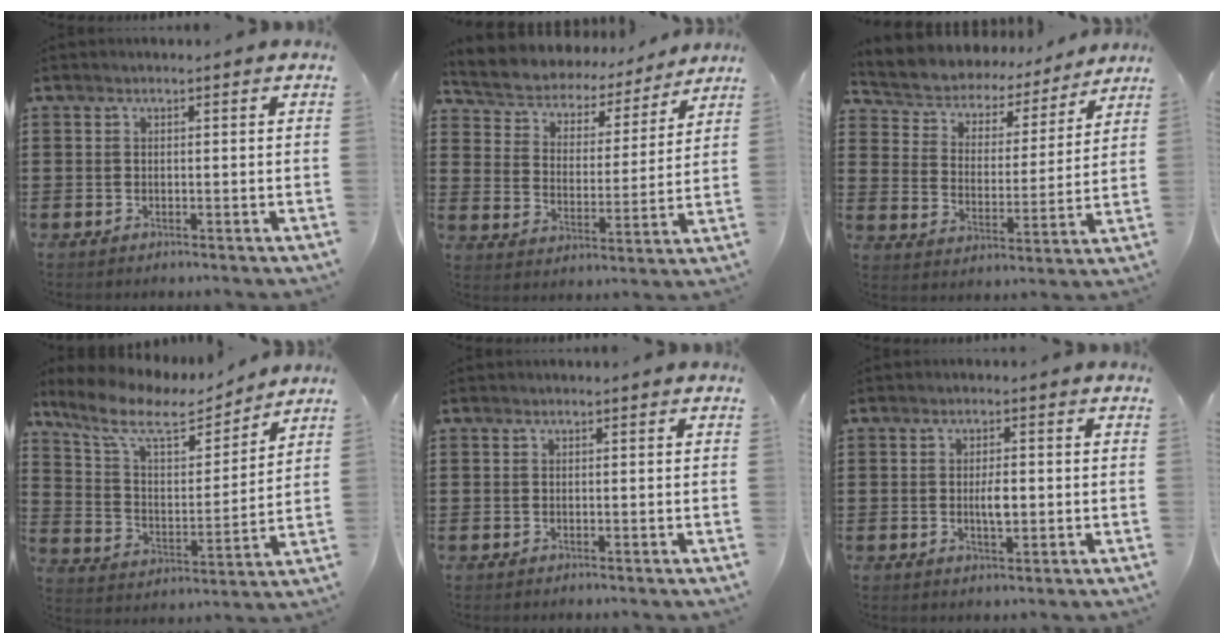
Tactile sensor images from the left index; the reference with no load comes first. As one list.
[{"total": 4.4, "force": [4.2, 1.2, -0.2], "torque": [-0.025, -0.034, 0.067]}, {"total": 4.3, "force": [4.1, 1.3, -0.2], "torque": [-0.026, -0.036, 0.064]}, {"total": 10.0, "force": [7.8, 3.2, 5.5], "torque": [-0.136, -0.033, 0.133]}, {"total": 0.0}, {"total": 3.2, "force": [-0.1, 1.1, 3.0], "torque": [-0.048, -0.003, -0.004]}]